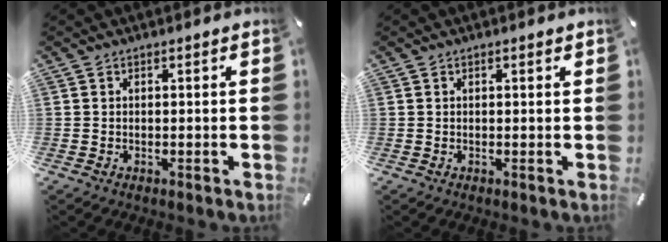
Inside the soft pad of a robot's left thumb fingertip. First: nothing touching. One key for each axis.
{"total": 0.6, "fx": 0.3, "fy": 0.2, "fz": 0.5, "tx": -0.009, "ty": 0.001, "tz": 0.005}